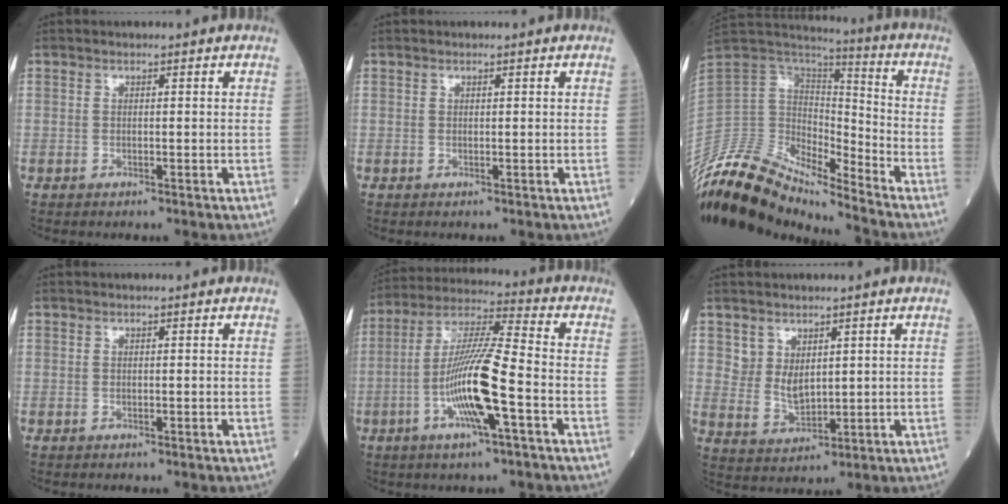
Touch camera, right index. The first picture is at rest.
{"total": 0.0}
{"total": 15.4, "force": [-14.7, 2.7, 4.0], "torque": [-0.082, 0.069, -0.278]}
{"total": 0.0}
{"total": 13.3, "force": [-4.0, 0.7, 12.7], "torque": [-0.245, 0.000, -0.080]}
{"total": 4.0, "force": [1.9, 2.8, 2.2], "torque": [-0.043, -0.003, 0.049]}